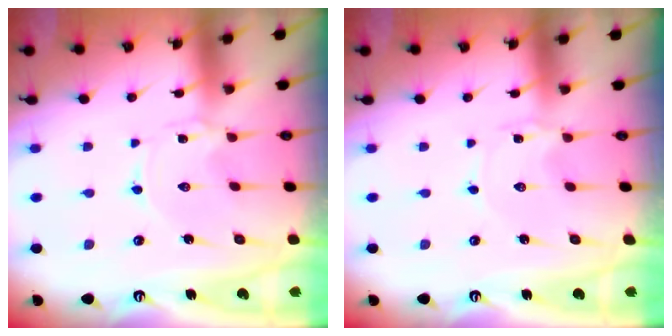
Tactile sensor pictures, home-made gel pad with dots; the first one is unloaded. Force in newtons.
{"total": 0.6, "press": 0.6, "slide": 0.1}